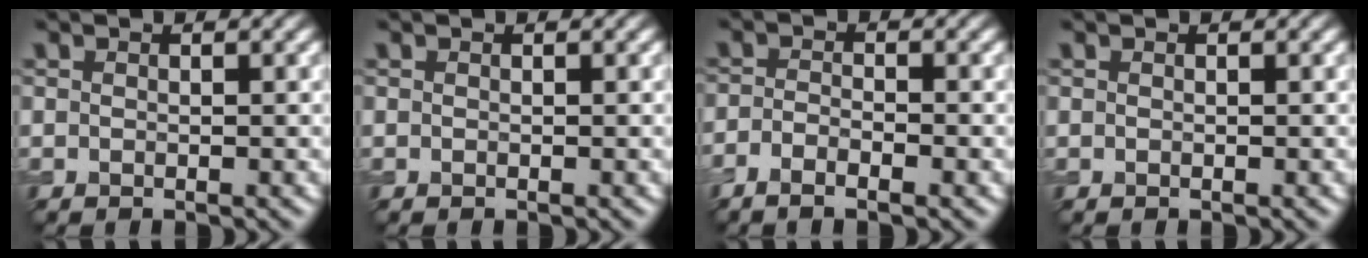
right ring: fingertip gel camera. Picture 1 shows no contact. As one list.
[{"total": 0.0}, {"total": 2.5, "force": [-1.6, 0.6, 1.8], "torque": [-0.040, -0.004, -0.033]}, {"total": 0.0}]